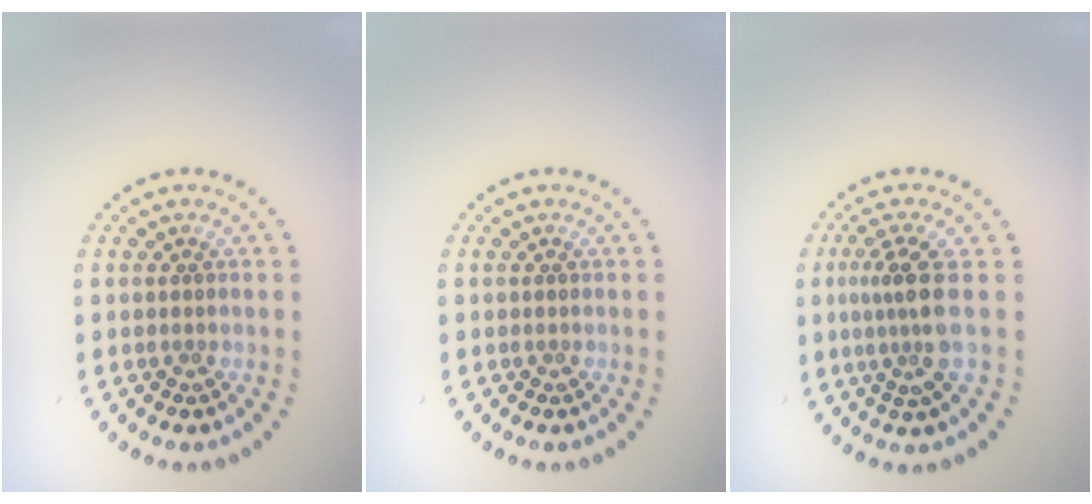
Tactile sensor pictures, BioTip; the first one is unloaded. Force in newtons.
{"total": 0.0}
{"total": 3.4, "press": 2.4, "slide": 2.5}